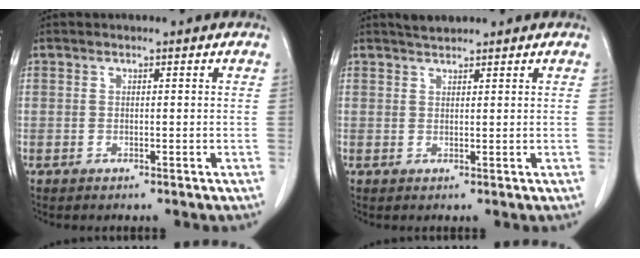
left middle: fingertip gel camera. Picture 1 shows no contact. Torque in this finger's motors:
{"motor_torque": [0.25, -0.25, -0.05, 0.02]}